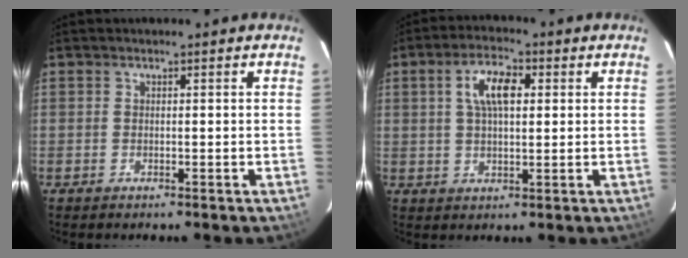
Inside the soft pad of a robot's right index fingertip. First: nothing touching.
{"total": 7.1, "force": [1.9, 3.2, 6.0], "torque": [-0.112, 0.016, 0.035]}